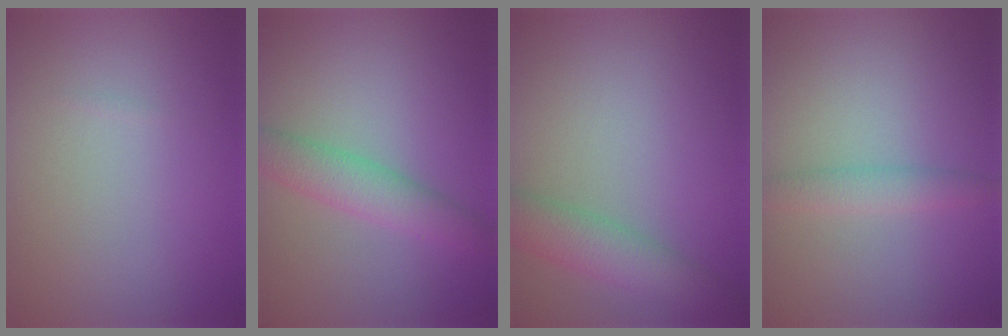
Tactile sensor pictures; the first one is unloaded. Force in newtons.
{"total": 3.6, "press": 3.6, "slide": 0.1}
{"total": 4.0, "press": 4.0, "slide": 0.2}
{"total": 1.8, "press": 1.8, "slide": 0.1}